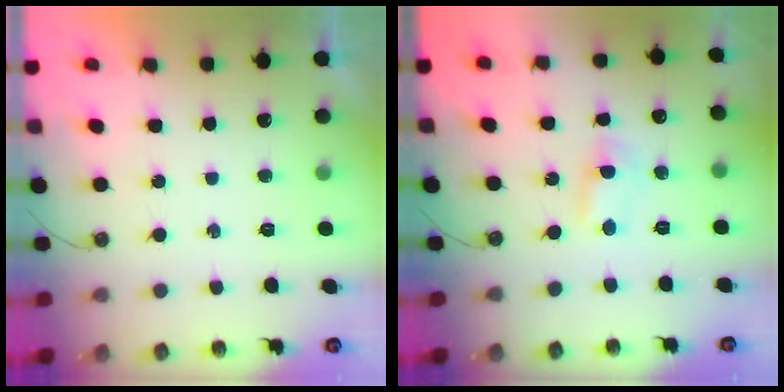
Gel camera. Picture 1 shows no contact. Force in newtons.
{"total": 1.6, "press": 1.6, "slide": 0.2}